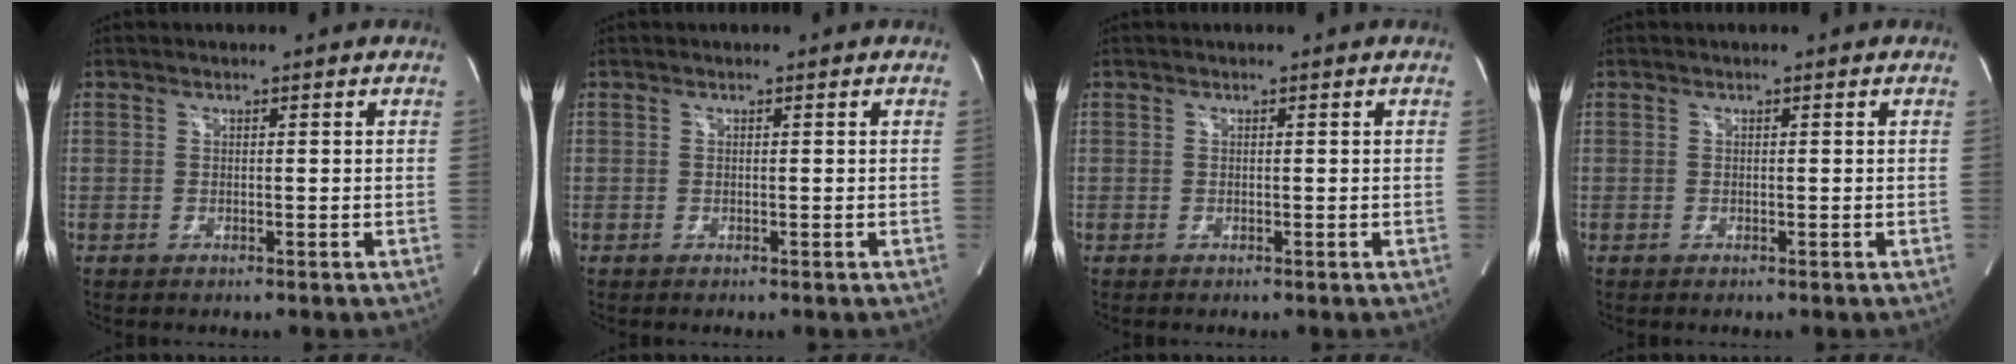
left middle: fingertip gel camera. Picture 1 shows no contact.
{"total": 0.0}
{"total": 0.0}
{"total": 0.0}